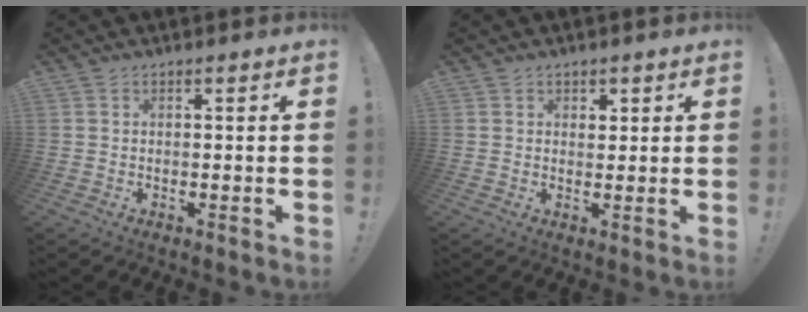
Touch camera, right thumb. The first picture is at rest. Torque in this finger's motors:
{"motor_torque": [0.04, 0.05, 0.05, 0.06, 0.00]}